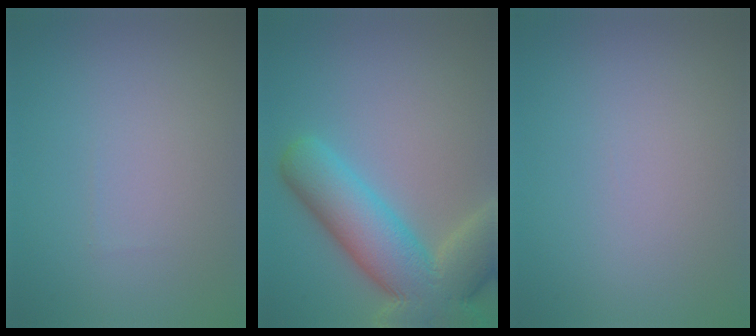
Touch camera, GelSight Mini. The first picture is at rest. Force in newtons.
{"total": 11.1, "press": 11.1, "slide": 0.9}
{"total": 0.0}